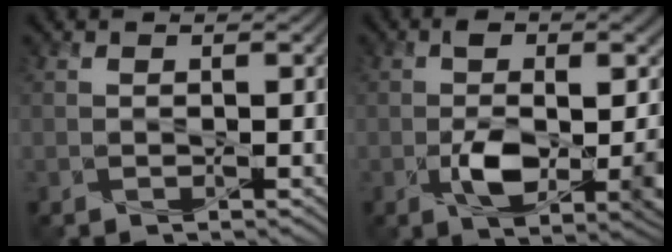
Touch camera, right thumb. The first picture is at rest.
{"total": 11.0, "force": [-1.4, 5.2, 9.5], "torque": [-0.165, -0.022, -0.013]}